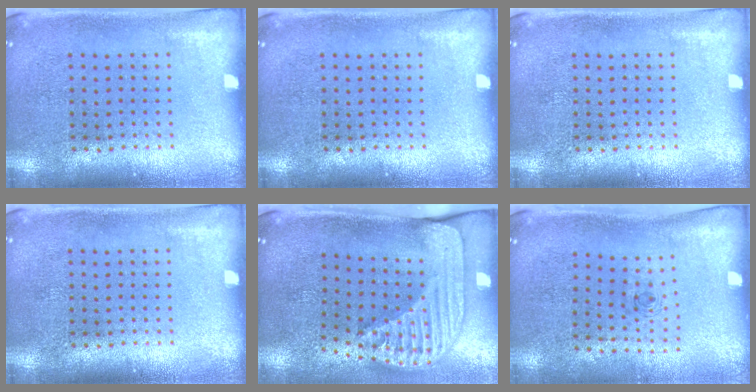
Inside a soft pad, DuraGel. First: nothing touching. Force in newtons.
{"total": 0.0}
{"total": 0.0}
{"total": 0.0}
{"total": 2.5, "press": 1.8, "slide": 1.7}
{"total": 0.6, "press": 0.2, "slide": 0.5}